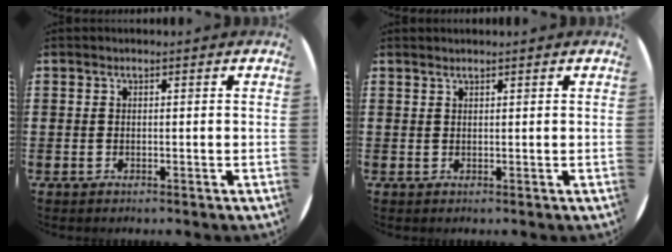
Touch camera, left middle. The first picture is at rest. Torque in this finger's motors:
{"motor_torque": [0.23, -0.29, -0.02, 0.01]}